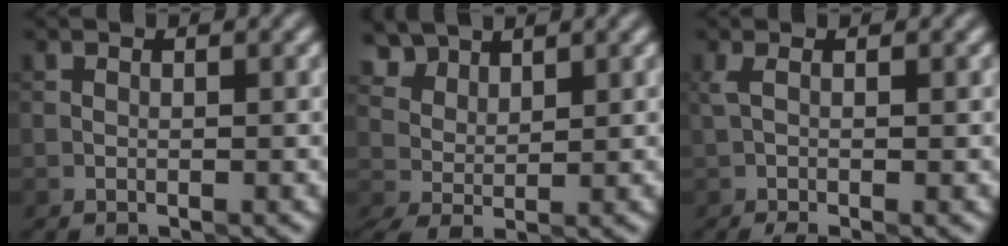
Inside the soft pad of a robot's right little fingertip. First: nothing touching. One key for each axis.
{"total": 3.3, "fx": 2.5, "fy": 1.5, "fz": 1.4, "tx": -0.041, "ty": 0.008, "tz": 0.056}
{"total": 2.6, "fx": -0.4, "fy": 0.7, "fz": 2.5, "tx": -0.049, "ty": -0.003, "tz": -0.006}